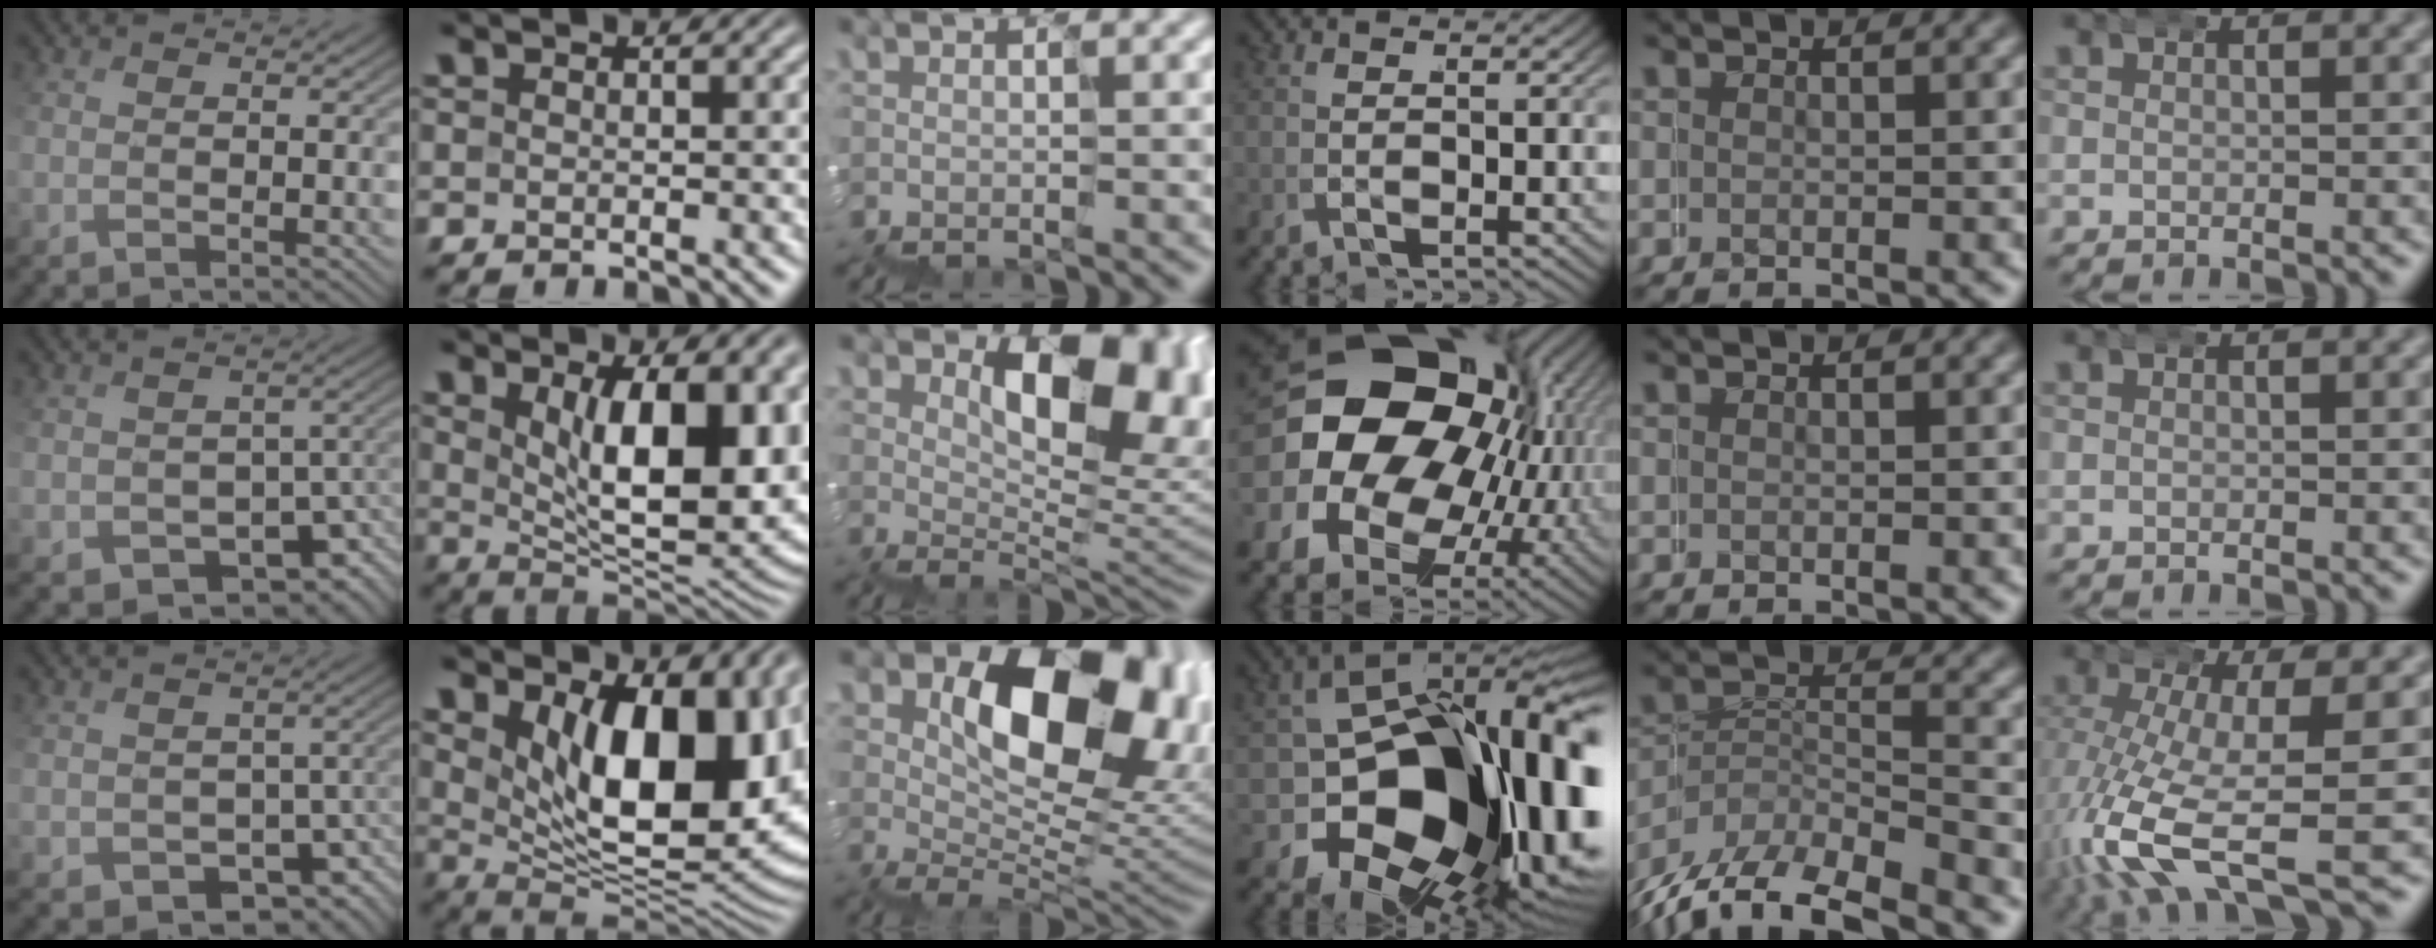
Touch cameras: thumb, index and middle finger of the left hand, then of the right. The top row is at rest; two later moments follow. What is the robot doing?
{"motion": "wrap", "object": "duck tape"}